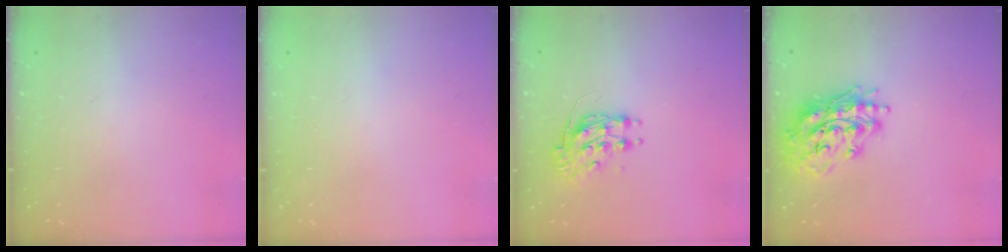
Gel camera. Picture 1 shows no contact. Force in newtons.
{"total": 0.0}
{"total": 8.2, "press": 8.2, "slide": 0.3}
{"total": 16.5, "press": 16.4, "slide": 1.9}